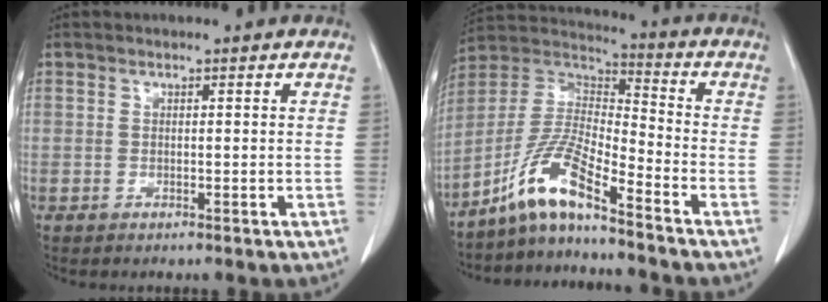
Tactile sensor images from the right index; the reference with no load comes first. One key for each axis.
{"total": 10.0, "fx": -7.5, "fy": 0.4, "fz": 6.6, "tx": -0.147, "ty": 0.010, "tz": -0.145}